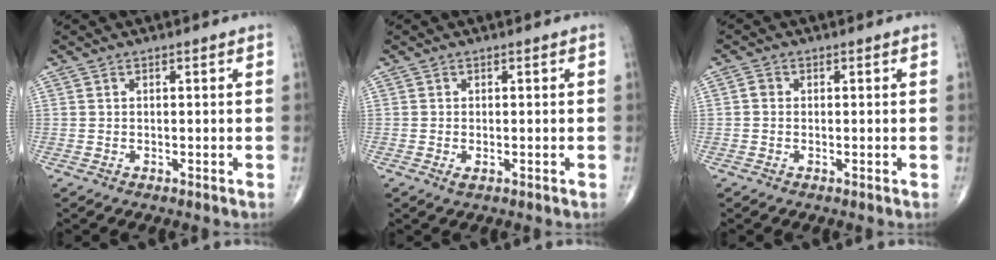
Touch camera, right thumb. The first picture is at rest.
{"total": 0.9, "force": [-0.4, 0.4, 0.8], "torque": [-0.015, -0.004, -0.007]}
{"total": 1.3, "force": [-0.1, 1.1, 0.6], "torque": [-0.005, 0.003, -0.004]}